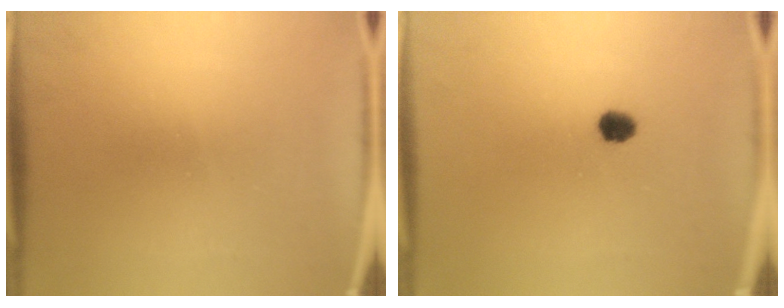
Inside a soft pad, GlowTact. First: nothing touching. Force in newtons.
{"total": 2.7}